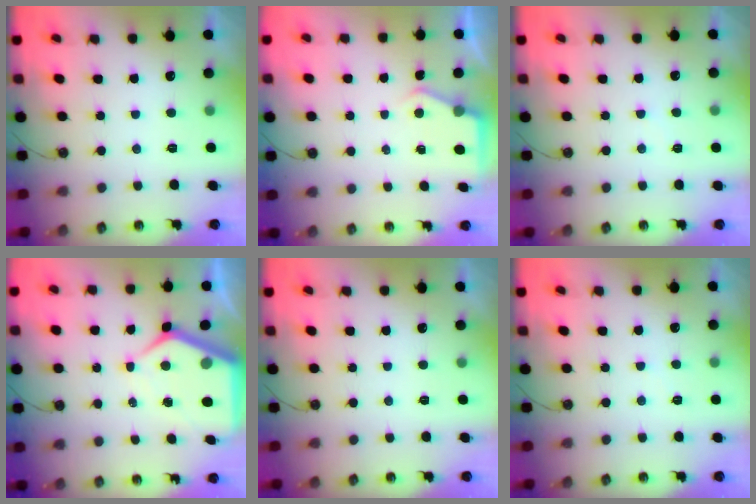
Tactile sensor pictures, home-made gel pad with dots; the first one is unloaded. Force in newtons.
{"total": 4.3, "press": 4.2, "slide": 0.5}
{"total": 2.2, "press": 2.2, "slide": 0.3}
{"total": 9.8, "press": 9.8, "slide": 0.8}
{"total": 0.0}
{"total": 3.2, "press": 3.2, "slide": 0.6}